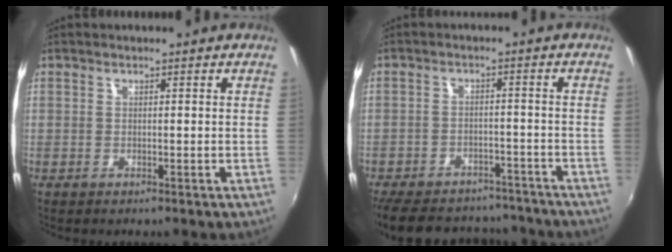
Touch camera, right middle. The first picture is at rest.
{"total": 20.7, "force": [-17.3, 8.4, 7.5], "torque": [-0.173, 0.019, -0.226]}